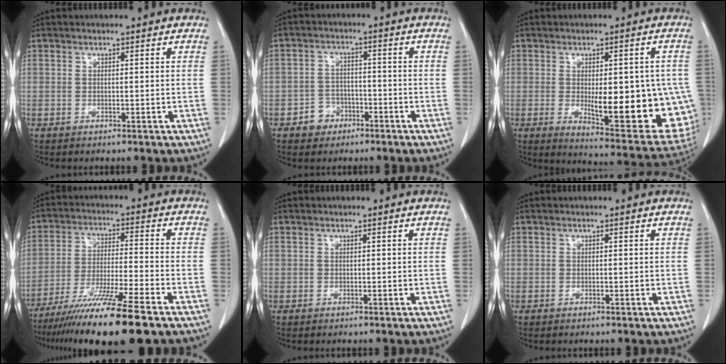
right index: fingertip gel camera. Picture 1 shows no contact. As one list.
[{"total": 4.4, "force": [-2.3, 3.6, 0.8], "torque": [-0.007, 0.013, -0.036]}, {"total": 18.8, "force": [-2.9, 6.0, 17.5], "torque": [-0.154, -0.001, -0.012]}, {"total": 14.9, "force": [-10.9, -0.8, 10.1], "torque": [-0.183, -0.048, -0.186]}, {"total": 0.0}, {"total": 0.0}]